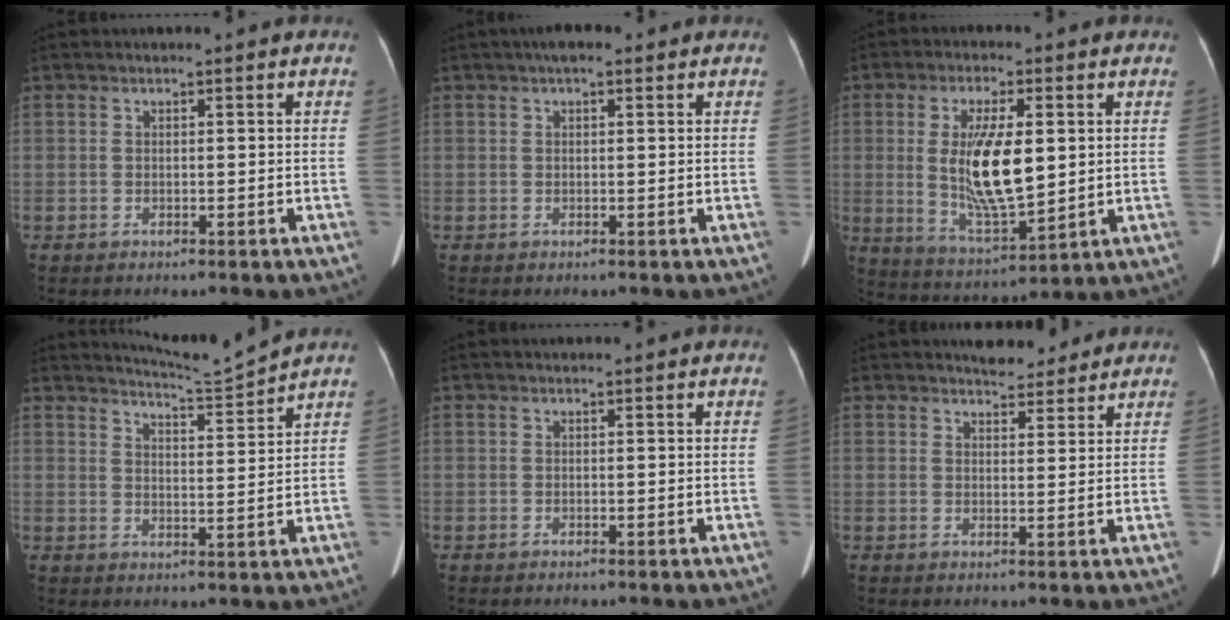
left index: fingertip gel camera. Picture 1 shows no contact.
{"total": 2.5, "force": [1.6, 1.0, 1.8], "torque": [-0.029, 0.017, 0.021]}
{"total": 12.1, "force": [1.3, 3.4, 11.6], "torque": [-0.231, -0.010, 0.030]}
{"total": 5.5, "force": [5.1, -2.1, -0.4], "torque": [-0.007, -0.028, 0.092]}
{"total": 0.0}
{"total": 4.3, "force": [3.9, 1.5, 1.1], "torque": [-0.014, 0.005, 0.057]}